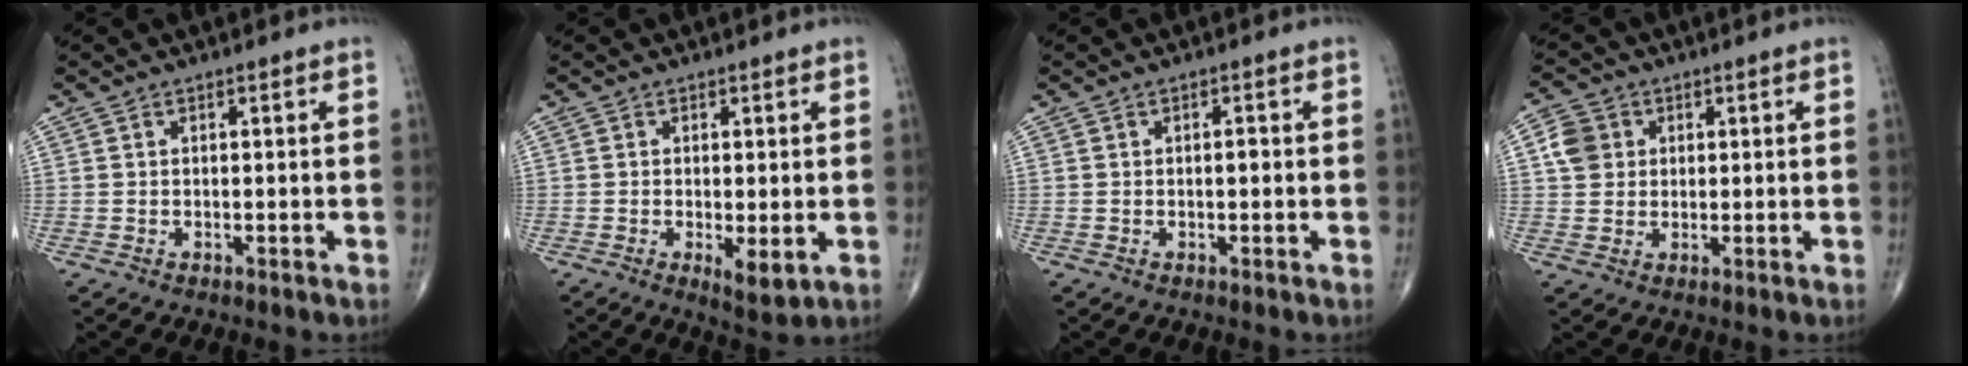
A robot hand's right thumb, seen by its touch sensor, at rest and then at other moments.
{"total": 4.2, "force": [-0.9, 1.4, 3.8], "torque": [-0.062, -0.016, -0.012]}
{"total": 0.9, "force": [-0.1, 0.4, 0.8], "torque": [-0.008, 0.001, -0.005]}
{"total": 5.3, "force": [1.2, 4.7, 2.1], "torque": [-0.025, 0.004, 0.017]}